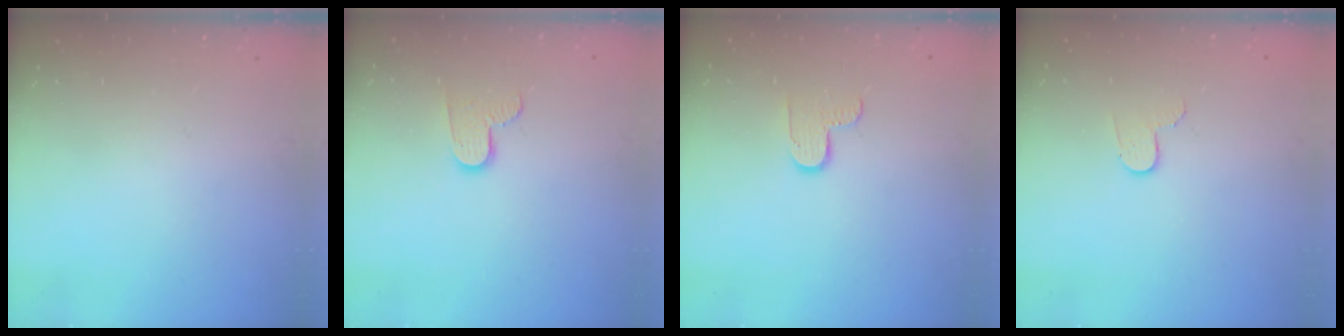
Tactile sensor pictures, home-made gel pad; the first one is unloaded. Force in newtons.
{"total": 7.2, "press": 7.2, "slide": 0.4}
{"total": 6.3, "press": 6.3, "slide": 0.3}
{"total": 3.4, "press": 3.4, "slide": 0.3}